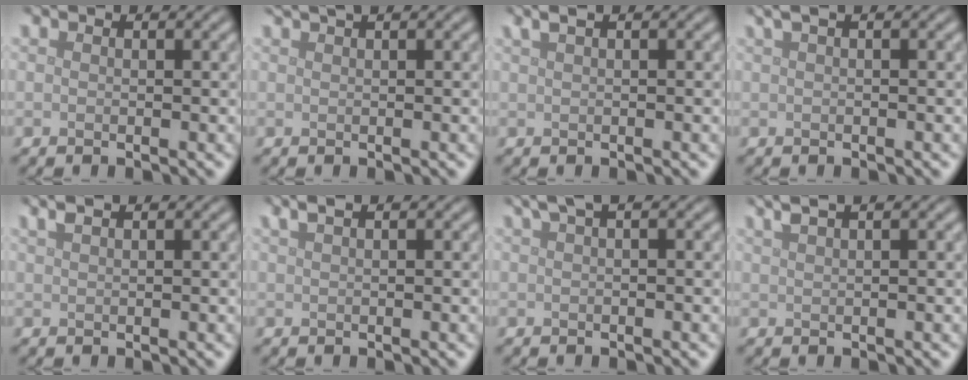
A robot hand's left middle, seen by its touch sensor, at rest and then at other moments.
{"total": 1.7, "force": [1.2, 0.5, 1.1], "torque": [-0.012, 0.005, 0.014]}
{"total": 2.4, "force": [1.3, 0.9, 1.8], "torque": [-0.025, 0.008, 0.012]}
{"total": 2.5, "force": [1.2, 0.9, 2.1], "torque": [-0.025, 0.008, 0.012]}
{"total": 2.4, "force": [1.6, 1.0, 1.6], "torque": [-0.017, 0.011, 0.008]}
{"total": 2.0, "force": [1.2, 0.7, 1.4], "torque": [-0.021, 0.005, 0.015]}
{"total": 2.3, "force": [1.1, 0.6, 2.0], "torque": [-0.029, 0.008, 0.019]}
{"total": 4.0, "force": [2.6, 1.6, 2.7], "torque": [-0.028, 0.025, 0.019]}